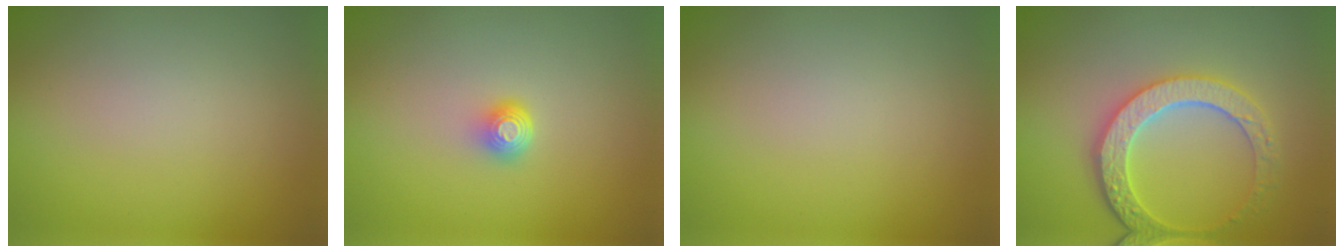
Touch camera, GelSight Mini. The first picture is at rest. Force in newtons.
{"total": 1.6, "press": 1.2, "slide": 1.1}
{"total": 0.0}
{"total": 4.6, "press": 4.2, "slide": 1.9}